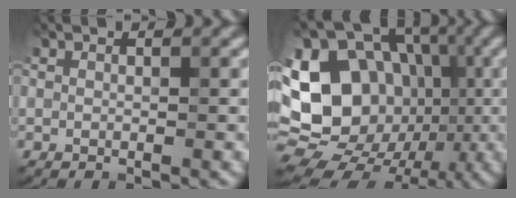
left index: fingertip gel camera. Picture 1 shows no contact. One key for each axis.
{"total": 20.6, "fx": -0.7, "fy": 17.2, "fz": 11.2, "tx": -0.200, "ty": 0.023, "tz": -0.030}